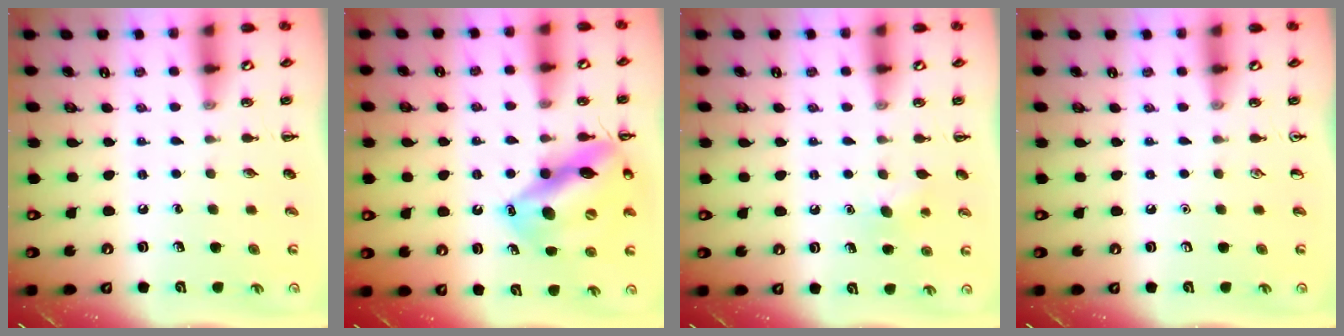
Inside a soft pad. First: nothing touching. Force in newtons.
{"total": 16.6, "press": 16.4, "slide": 2.4}
{"total": 5.4, "press": 5.3, "slide": 1.0}
{"total": 0.0}